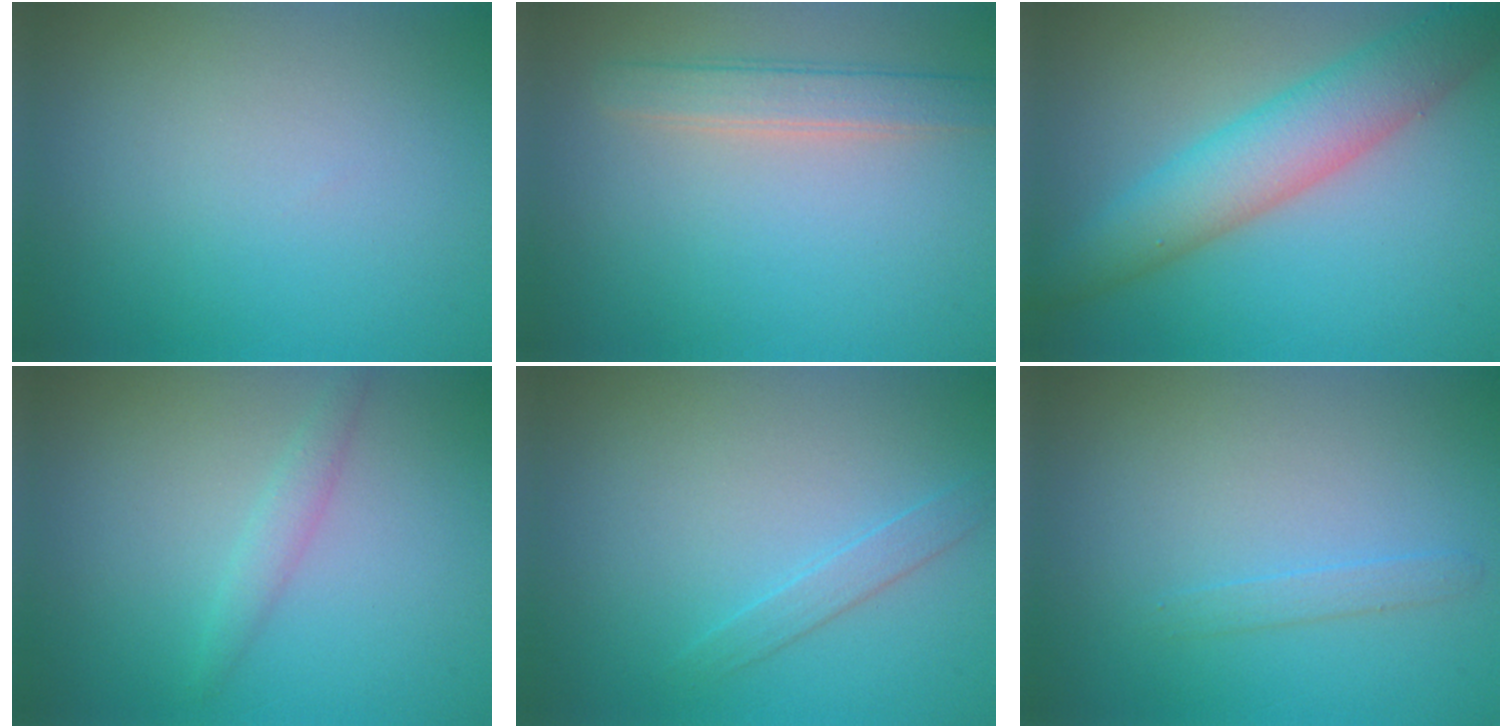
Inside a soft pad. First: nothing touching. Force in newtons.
{"total": 2.7, "press": 2.7, "slide": 0.5}
{"total": 6.2, "press": 6.2, "slide": 0.1}
{"total": 1.4, "press": 1.4, "slide": 0.1}
{"total": 1.3, "press": 1.3, "slide": 0.0}
{"total": 1.0, "press": 1.0, "slide": 0.0}